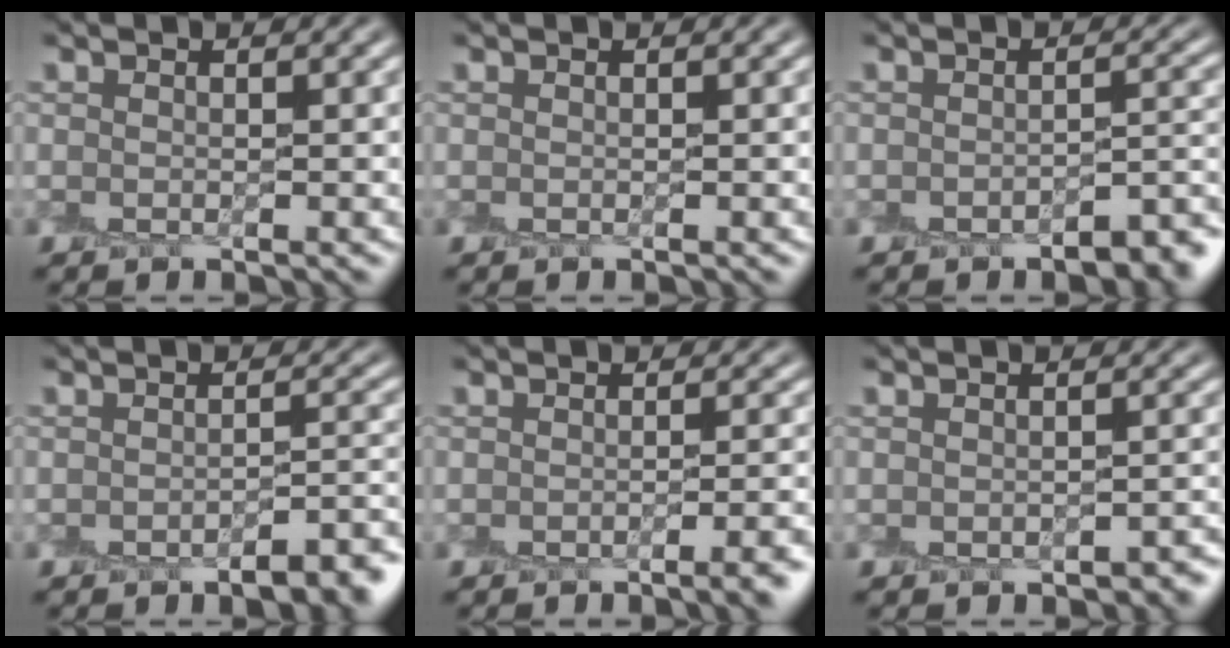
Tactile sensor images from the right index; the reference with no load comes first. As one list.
[{"total": 0.0}, {"total": 3.5, "force": [-3.0, 0.9, 1.7], "torque": [-0.021, -0.001, -0.039]}, {"total": 4.1, "force": [-3.1, 0.9, 2.5], "torque": [-0.031, 0.000, -0.044]}, {"total": 4.2, "force": [-2.6, 1.1, 3.1], "torque": [-0.025, -0.008, -0.030]}, {"total": 2.5, "force": [-1.9, 1.1, 1.1], "torque": [-0.011, -0.002, -0.023]}]